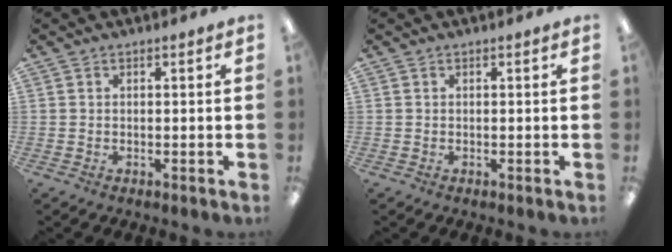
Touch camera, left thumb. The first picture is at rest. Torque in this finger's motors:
{"motor_torque": [0.11, -0.06, -0.10, 0.05, 0.00]}